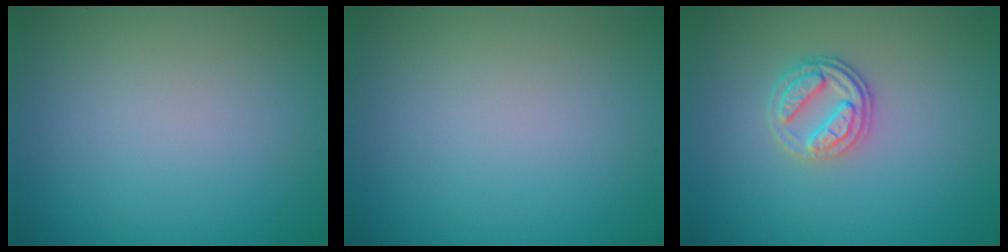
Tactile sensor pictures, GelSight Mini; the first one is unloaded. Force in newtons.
{"total": 0.0}
{"total": 2.7, "press": 2.4, "slide": 1.1}